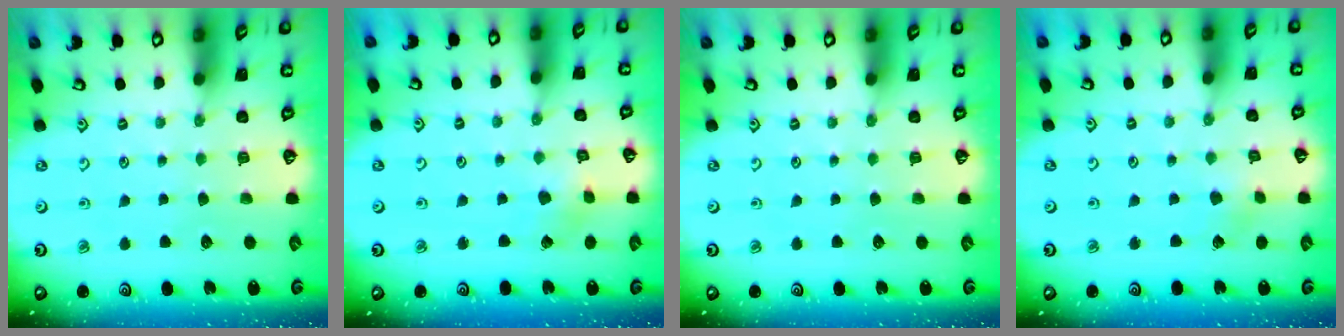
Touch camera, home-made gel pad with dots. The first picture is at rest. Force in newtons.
{"total": 2.6, "press": 2.6, "slide": 0.3}
{"total": 0.0}
{"total": 2.7, "press": 2.7, "slide": 0.2}